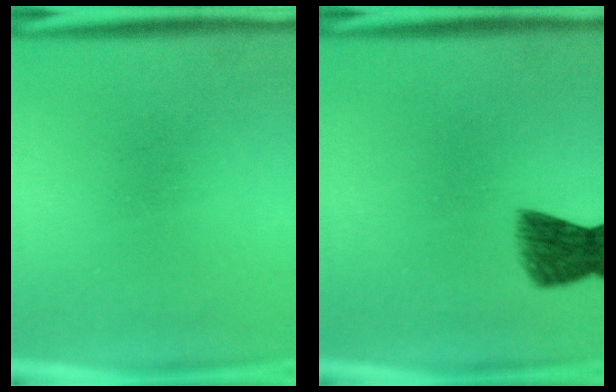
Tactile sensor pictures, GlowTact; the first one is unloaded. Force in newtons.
{"total": 5.9}